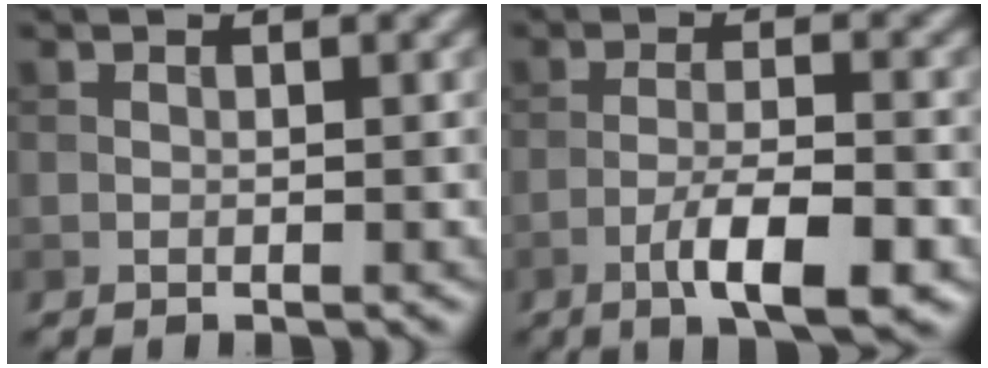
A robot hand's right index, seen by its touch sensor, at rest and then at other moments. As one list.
[{"total": 5.8, "force": [-2.9, 1.3, 4.8], "torque": [-0.084, 0.002, -0.050]}]